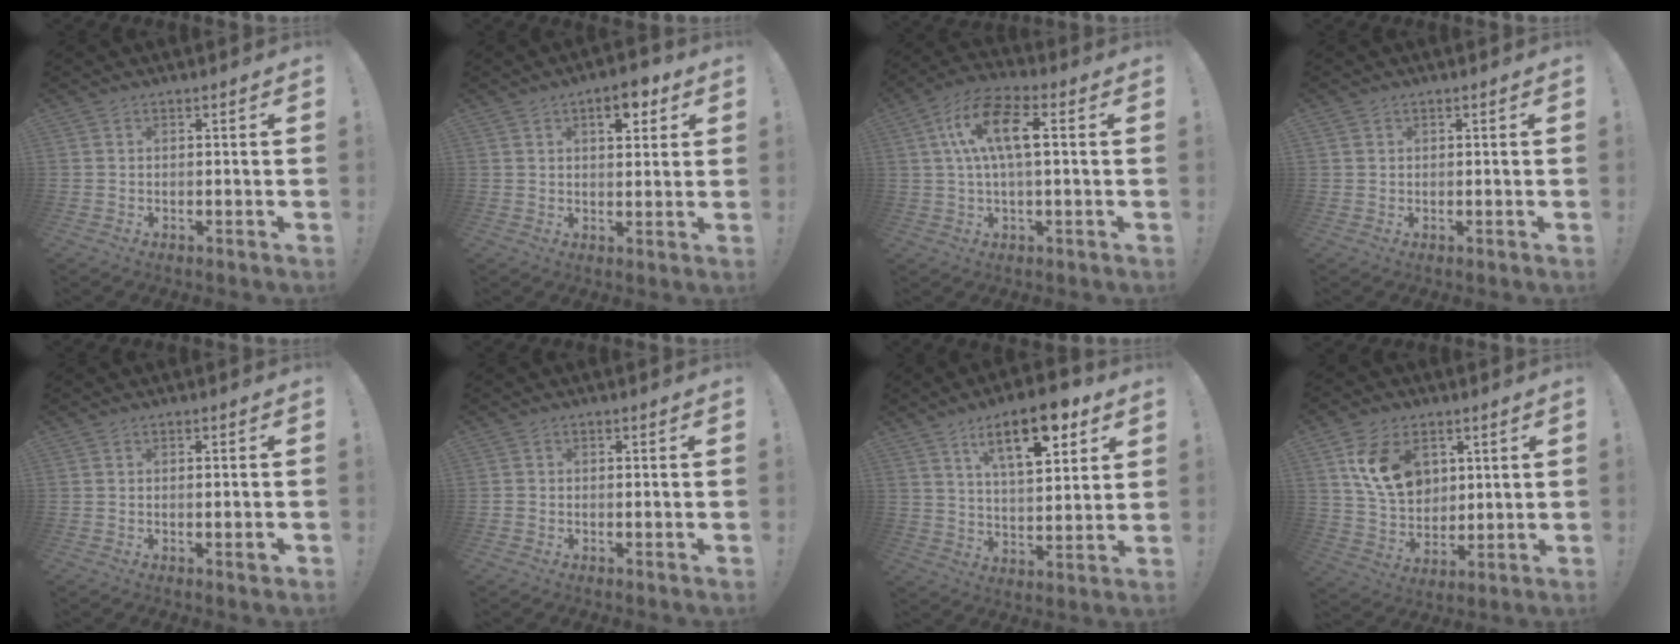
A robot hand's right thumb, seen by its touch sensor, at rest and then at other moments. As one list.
[{"total": 7.5, "force": [3.8, 3.8, 5.2], "torque": [-0.054, -0.011, 0.059]}, {"total": 12.9, "force": [2.6, 4.7, 11.7], "torque": [-0.221, 0.012, 0.045]}, {"total": 0.8, "force": [0.5, 0.6, 0.2], "torque": [-0.001, -0.001, 0.010]}, {"total": 1.9, "force": [-0.6, -0.1, 1.8], "torque": [-0.022, -0.003, -0.012]}, {"total": 0.9, "force": [-0.4, 0.7, 0.5], "torque": [-0.009, 0.003, -0.006]}, {"total": 15.3, "force": [8.5, 5.8, 11.3], "torque": [-0.169, -0.036, 0.138]}, {"total": 14.9, "force": [5.8, 10.8, 8.4], "torque": [-0.142, -0.011, 0.117]}]